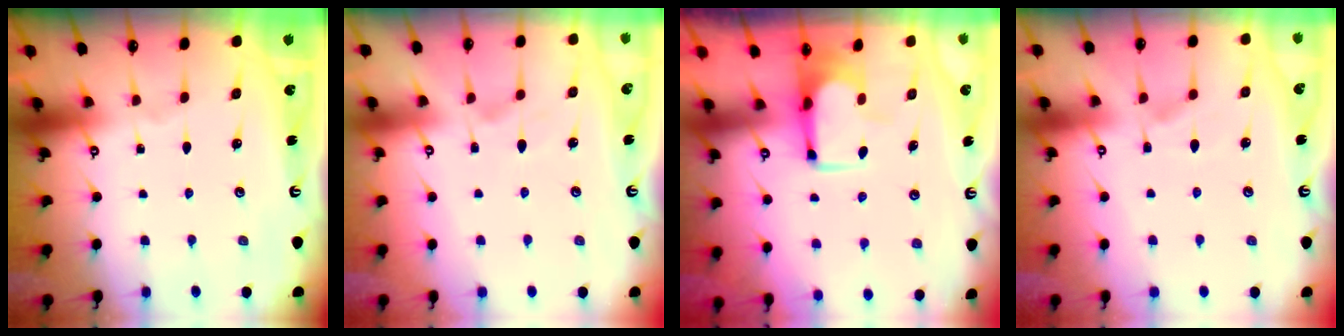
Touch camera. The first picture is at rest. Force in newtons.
{"total": 1.8, "press": 1.4, "slide": 1.2}
{"total": 3.6, "press": 3.6, "slide": 0.4}
{"total": 1.7, "press": 1.0, "slide": 1.3}